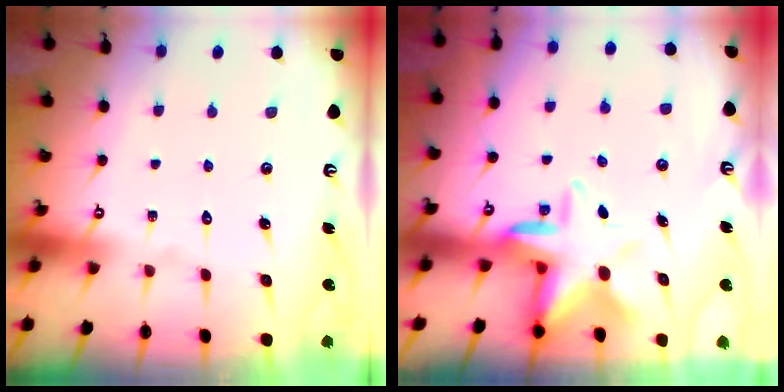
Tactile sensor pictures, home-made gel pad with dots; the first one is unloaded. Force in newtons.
{"total": 9.0, "press": 8.9, "slide": 1.4}